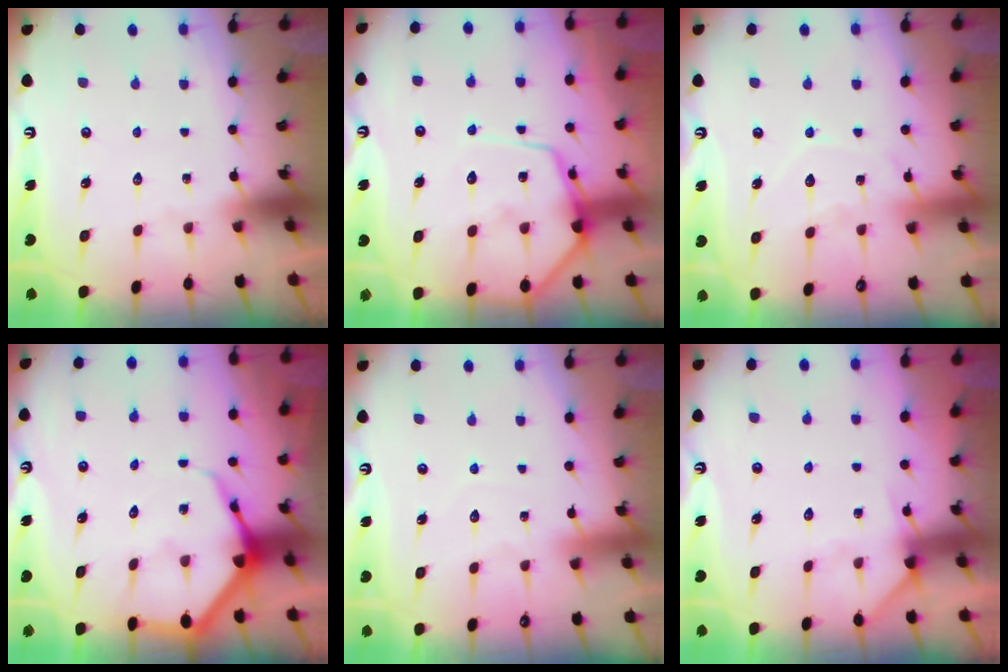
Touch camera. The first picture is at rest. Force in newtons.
{"total": 12.2, "press": 12.1, "slide": 1.1}
{"total": 8.5, "press": 8.5, "slide": 0.7}
{"total": 6.7, "press": 6.7, "slide": 0.8}
{"total": 3.4, "press": 3.4, "slide": 0.3}
{"total": 5.9, "press": 5.9, "slide": 0.5}